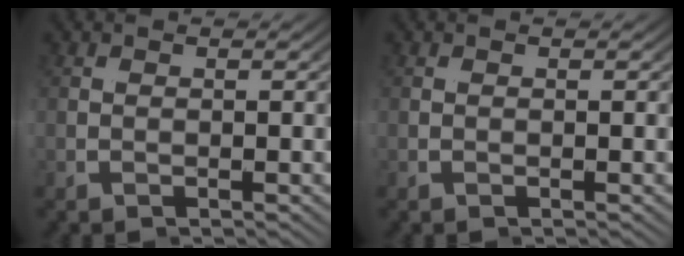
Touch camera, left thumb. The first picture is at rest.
{"total": 0.0}